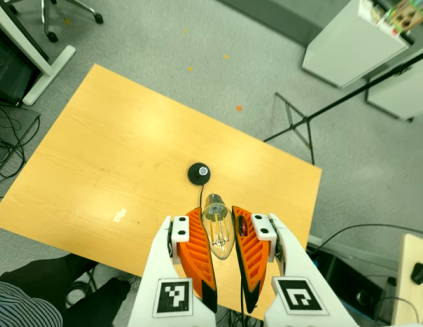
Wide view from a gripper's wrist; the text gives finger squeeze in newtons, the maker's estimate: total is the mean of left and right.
{"total": 20.8, "left": 25.4, "right": 16.3}